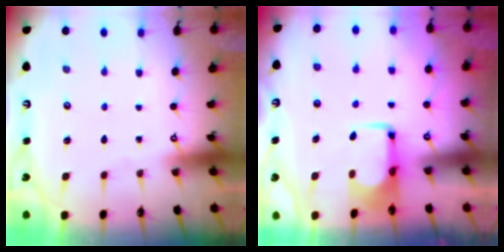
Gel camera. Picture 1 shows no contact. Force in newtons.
{"total": 1.7, "press": 1.7, "slide": 0.4}